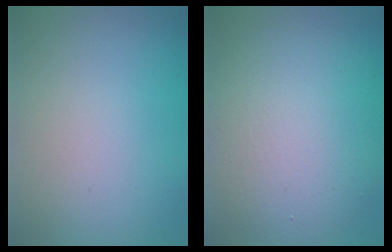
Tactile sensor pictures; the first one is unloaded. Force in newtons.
{"total": 7.3, "press": 7.3, "slide": 0.6}